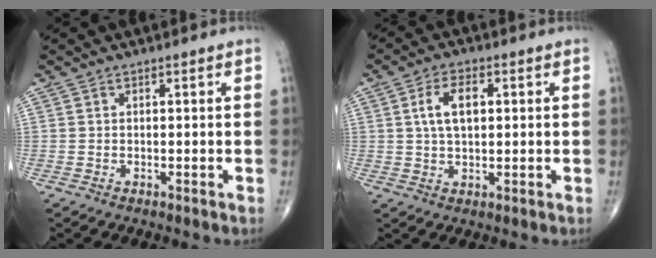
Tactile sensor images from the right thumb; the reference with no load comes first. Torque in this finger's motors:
{"motor_torque": [0.39, 1.55, 0.26, 0.01, 0.05]}